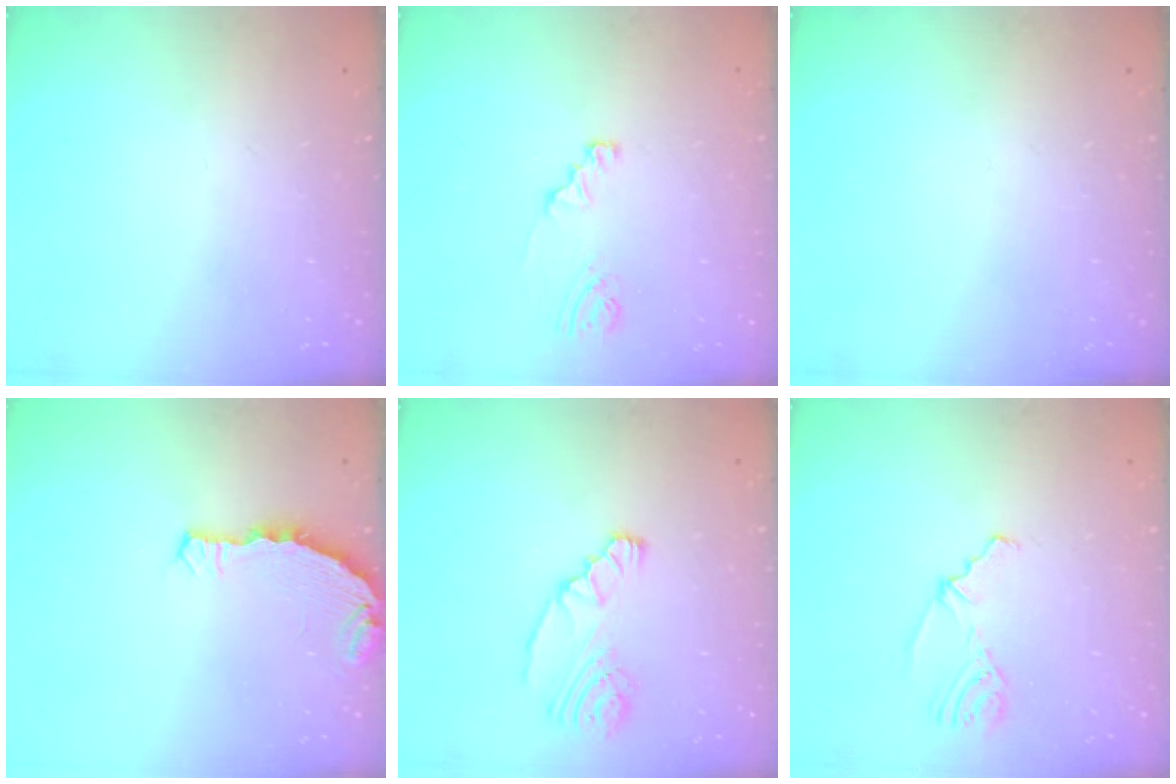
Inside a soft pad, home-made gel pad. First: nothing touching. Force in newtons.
{"total": 1.7, "press": 1.7, "slide": 0.1}
{"total": 0.0}
{"total": 4.7, "press": 4.7, "slide": 0.4}
{"total": 7.0, "press": 5.4, "slide": 4.4}
{"total": 2.3, "press": 1.9, "slide": 1.4}